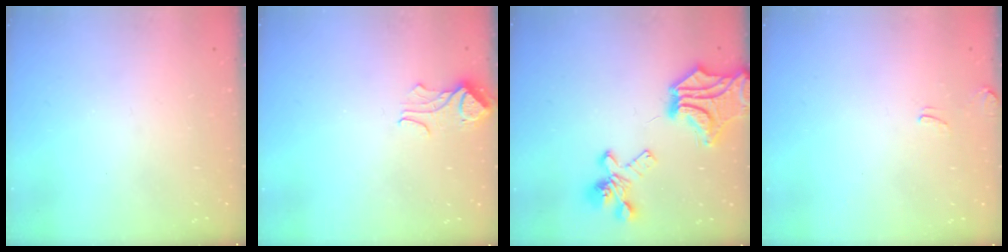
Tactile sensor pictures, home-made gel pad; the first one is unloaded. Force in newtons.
{"total": 1.8, "press": 1.7, "slide": 0.7}
{"total": 12.3, "press": 11.8, "slide": 3.3}
{"total": 0.0}